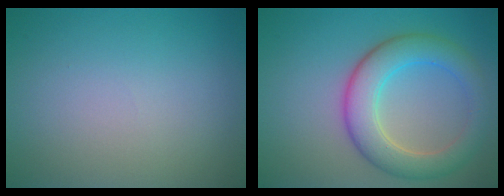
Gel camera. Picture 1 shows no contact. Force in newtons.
{"total": 5.9, "press": 5.9, "slide": 0.2}